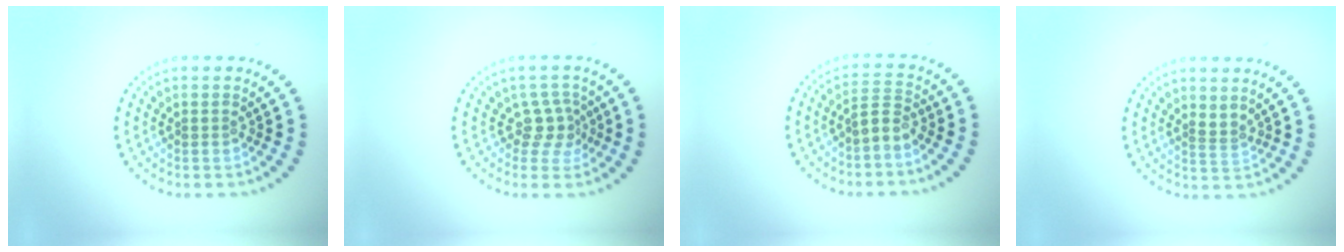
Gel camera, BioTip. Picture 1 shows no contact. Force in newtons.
{"total": 2.3, "press": 1.6, "slide": 1.7}
{"total": 1.9, "press": 1.4, "slide": 1.3}
{"total": 1.2, "press": 0.7, "slide": 1.0}